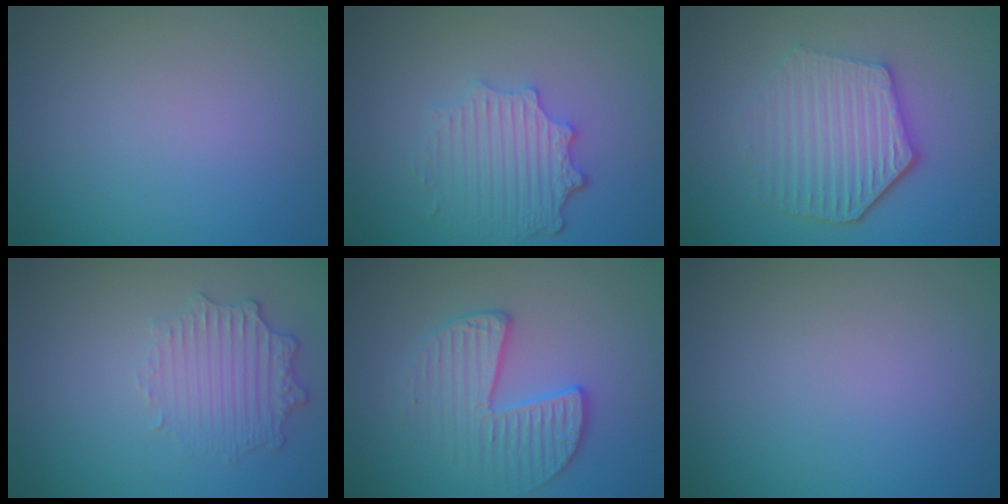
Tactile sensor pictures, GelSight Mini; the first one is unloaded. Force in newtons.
{"total": 4.1, "press": 3.3, "slide": 2.4}
{"total": 5.6, "press": 4.4, "slide": 3.4}
{"total": 2.5, "press": 2.3, "slide": 1.0}
{"total": 3.3, "press": 3.0, "slide": 1.3}
{"total": 0.0}